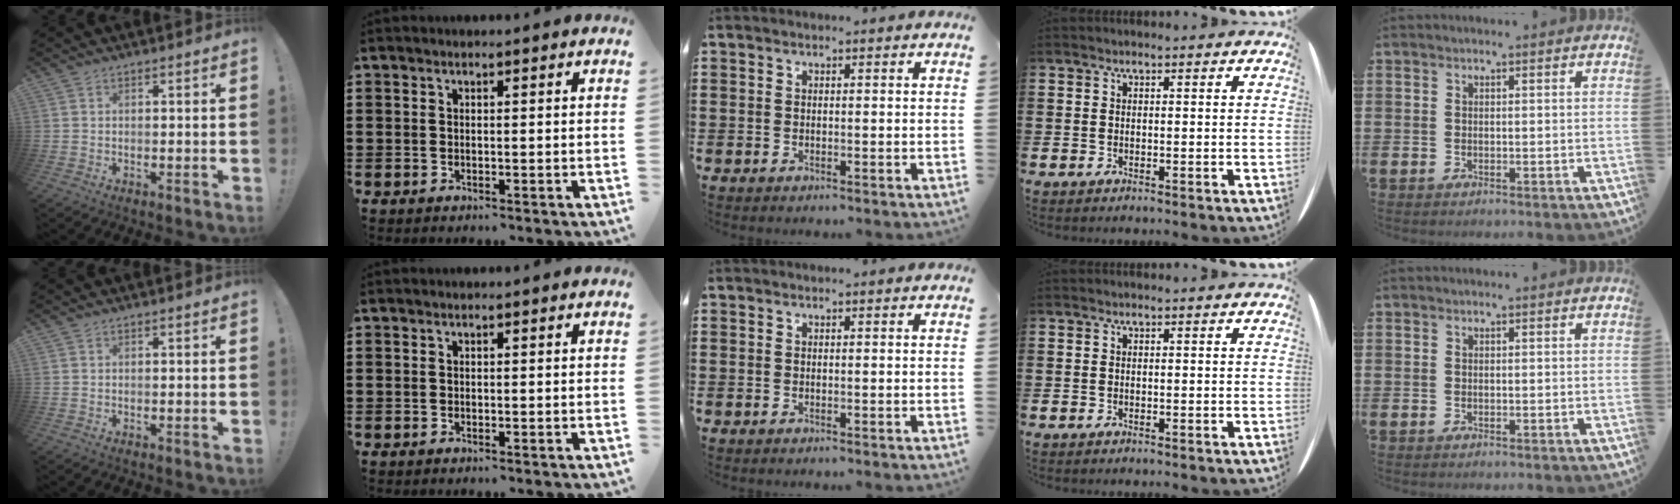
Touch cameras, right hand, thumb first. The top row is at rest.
{}